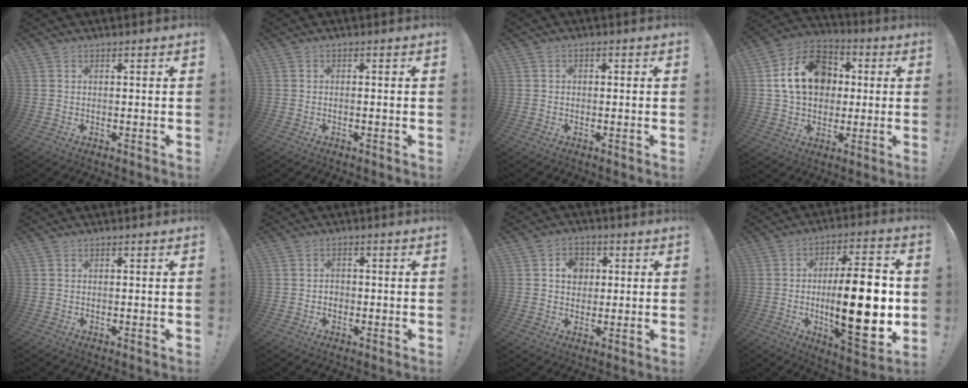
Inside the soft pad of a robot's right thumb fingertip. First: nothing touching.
{"total": 0.7, "force": [-0.5, 0.1, 0.5], "torque": [-0.009, 0.001, -0.009]}
{"total": 1.3, "force": [-0.6, 1.1, 0.5], "torque": [-0.009, 0.005, -0.011]}
{"total": 17.9, "force": [3.3, 14.0, 10.6], "torque": [-0.156, 0.009, 0.071]}
{"total": 0.0}
{"total": 1.9, "force": [-0.9, 1.5, 0.8], "torque": [-0.013, 0.004, -0.017]}
{"total": 6.8, "force": [1.6, 5.9, 2.8], "torque": [-0.030, -0.005, 0.028]}
{"total": 24.6, "force": [-1.5, 8.5, 23.1], "torque": [-0.379, -0.007, -0.025]}